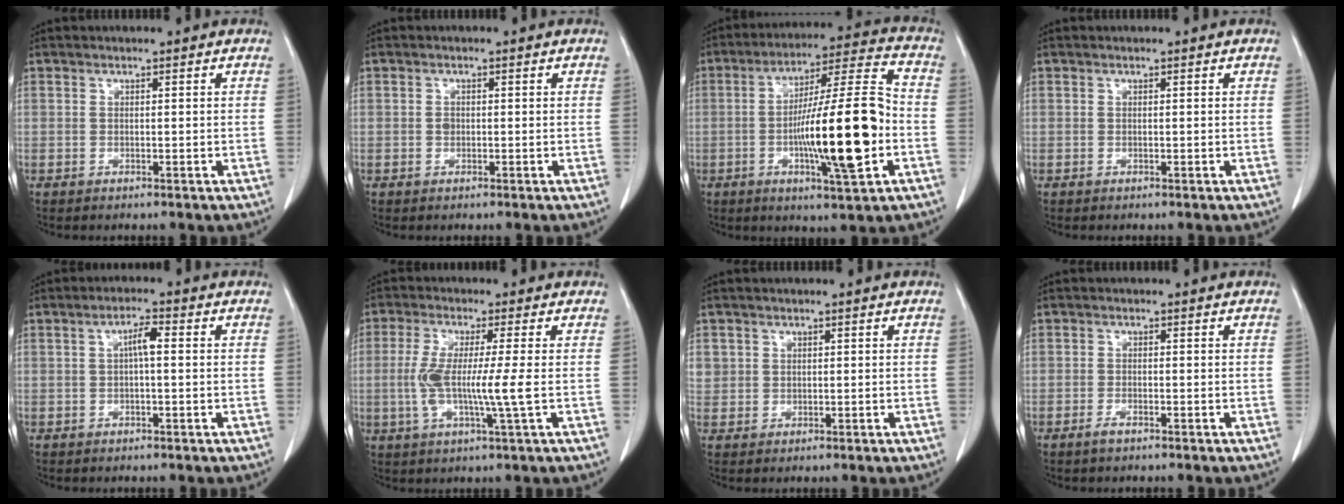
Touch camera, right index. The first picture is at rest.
{"total": 0.7, "force": [0.1, 0.6, 0.4], "torque": [-0.004, 0.004, 0.001]}
{"total": 17.2, "force": [-3.6, 1.4, 16.8], "torque": [-0.275, 0.005, -0.055]}
{"total": 0.0}
{"total": 2.9, "force": [0.2, 0.5, 2.8], "torque": [-0.051, 0.005, 0.003]}
{"total": 7.8, "force": [-0.5, -0.3, 7.7], "torque": [-0.158, -0.009, -0.013]}
{"total": 2.7, "force": [1.0, 2.5, 0.5], "torque": [0.000, 0.009, 0.024]}
{"total": 1.4, "force": [-1.0, 0.3, 0.9], "torque": [-0.021, -0.001, -0.017]}